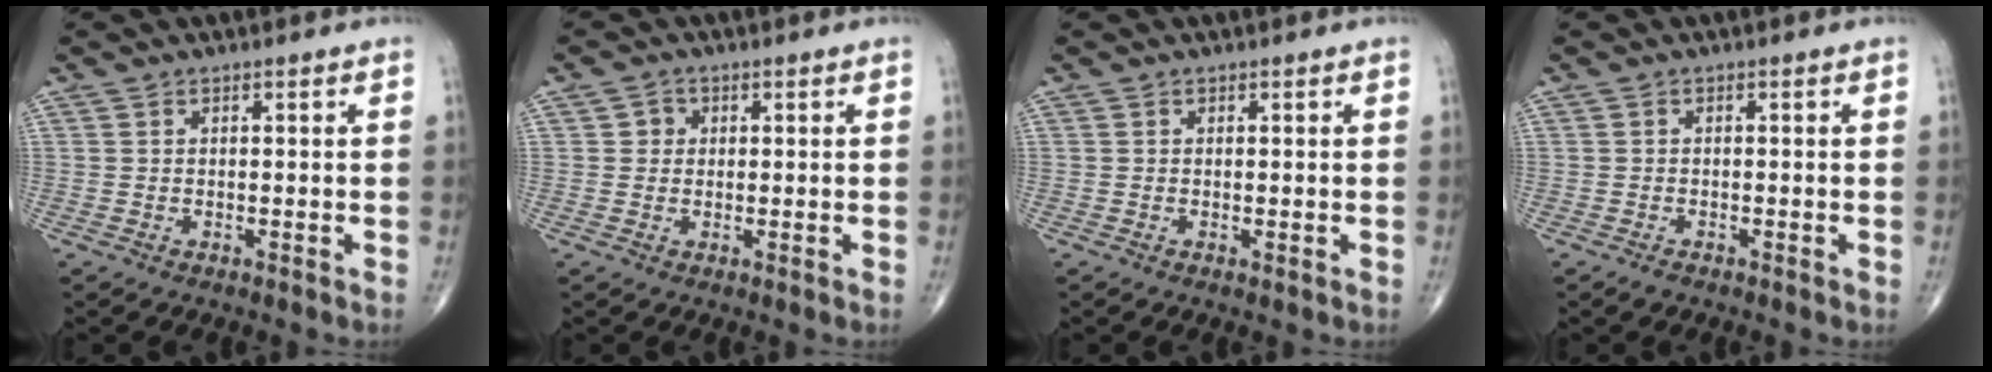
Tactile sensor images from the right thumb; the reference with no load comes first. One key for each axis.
{"total": 2.1, "fx": 0.4, "fy": 2.0, "fz": 0.6, "tx": 0.003, "ty": 0.003, "tz": 0.001}
{"total": 0.0}
{"total": 1.0, "fx": -0.7, "fy": 0.5, "fz": 0.5, "tx": -0.009, "ty": -0.002, "tz": -0.015}